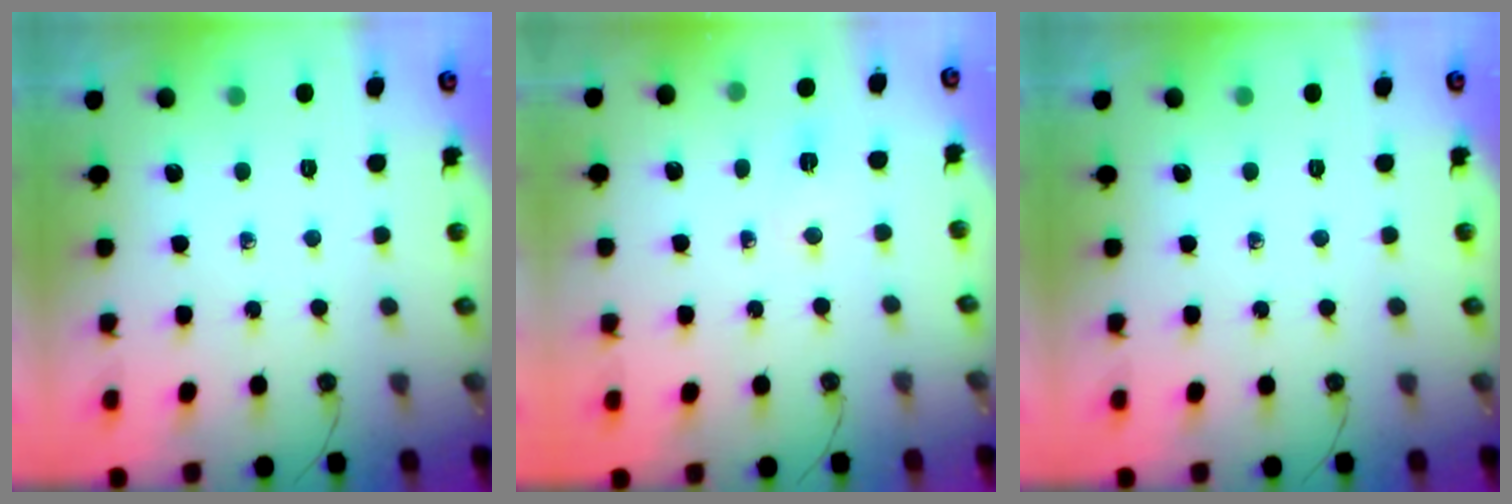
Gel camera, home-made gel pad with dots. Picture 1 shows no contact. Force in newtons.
{"total": 2.5, "press": 2.4, "slide": 0.4}
{"total": 0.0}